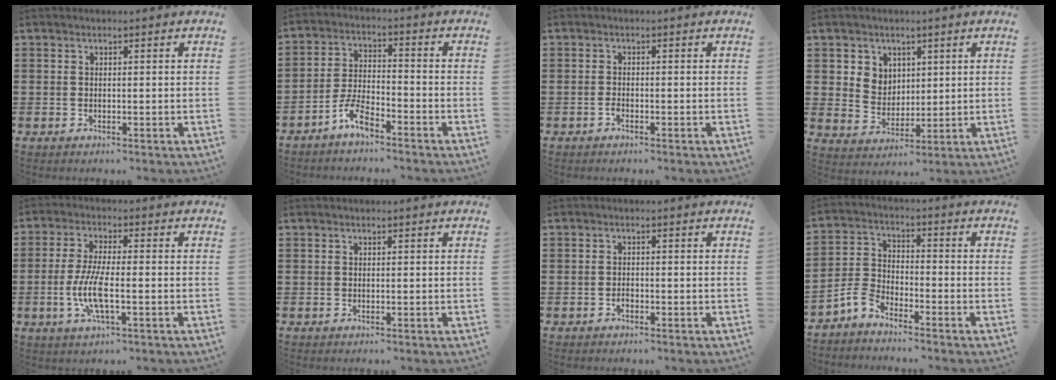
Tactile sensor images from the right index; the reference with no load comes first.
{"total": 5.3, "force": [-4.1, 1.5, 3.1], "torque": [-0.074, 0.004, -0.083]}
{"total": 1.0, "force": [-0.8, 0.2, 0.6], "torque": [-0.016, -0.004, -0.014]}
{"total": 4.8, "force": [2.4, 4.2, 0.4], "torque": [-0.023, 0.006, 0.042]}
{"total": 7.0, "force": [-1.9, 1.8, 6.5], "torque": [-0.145, -0.012, -0.041]}
{"total": 0.0}
{"total": 1.0, "force": [-0.7, 0.5, 0.5], "torque": [-0.012, -0.003, -0.012]}
{"total": 4.5, "force": [-4.0, 1.3, 1.6], "torque": [-0.053, 0.000, -0.086]}